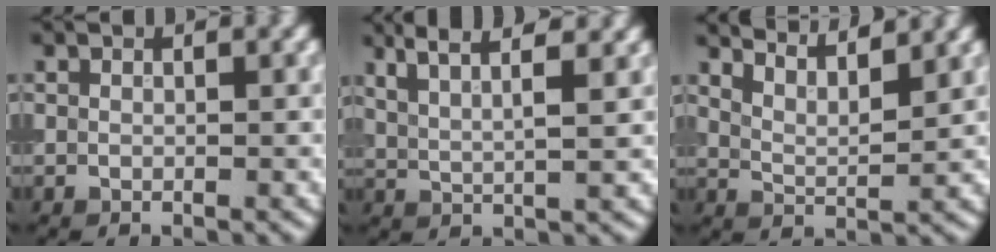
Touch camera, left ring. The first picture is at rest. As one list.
[{"total": 5.7, "force": [4.0, 1.6, 3.7], "torque": [-0.048, 0.025, 0.043]}, {"total": 6.3, "force": [5.5, 1.5, 2.8], "torque": [-0.034, 0.021, 0.056]}]